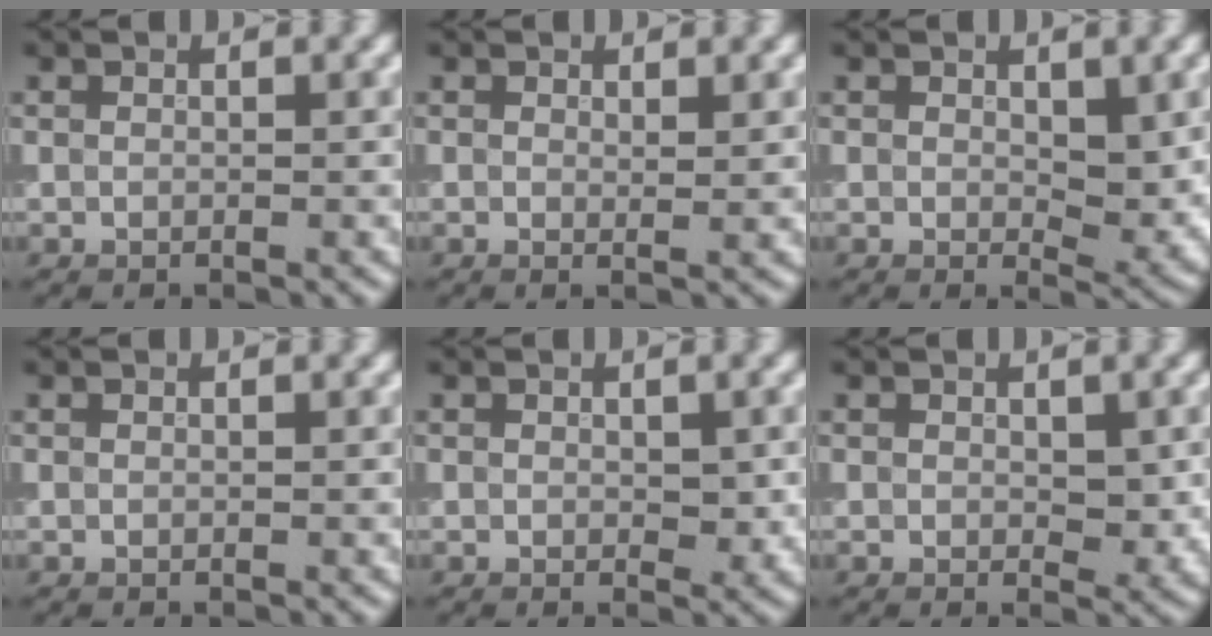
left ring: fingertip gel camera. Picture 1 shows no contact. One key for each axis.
{"total": 0.7, "fx": 0.3, "fy": 0.1, "fz": 0.7, "tx": -0.008, "ty": -0.006, "tz": 0.004}
{"total": 2.8, "fx": 0.5, "fy": 1.4, "fz": 2.4, "tx": -0.030, "ty": -0.012, "tz": 0.011}
{"total": 0.0}
{"total": 1.5, "fx": 0.0, "fy": 0.8, "fz": 1.3, "tx": -0.013, "ty": -0.003, "tz": 0.001}
{"total": 1.9, "fx": 0.1, "fy": 1.1, "fz": 1.6, "tx": -0.018, "ty": -0.004, "tz": 0.004}